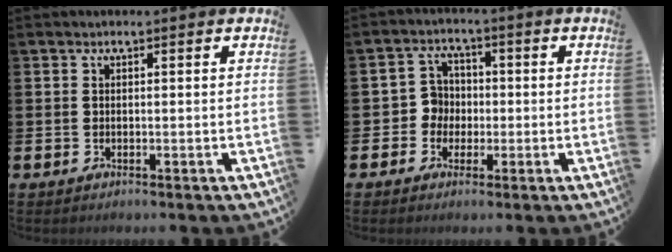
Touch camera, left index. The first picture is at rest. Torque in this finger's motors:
{"motor_torque": [-0.09, 0.22, -0.03, 0.00]}